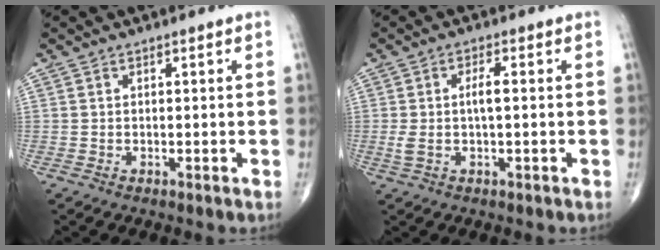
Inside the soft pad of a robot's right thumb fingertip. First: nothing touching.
{"total": 4.1, "force": [0.0, 0.9, 4.0], "torque": [-0.100, 0.011, 0.000]}